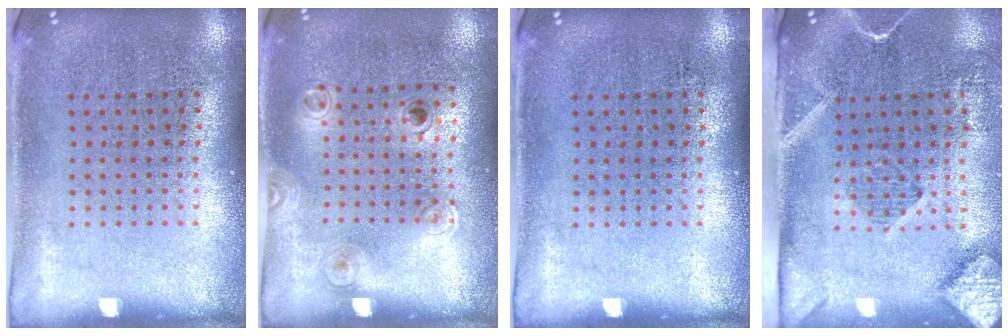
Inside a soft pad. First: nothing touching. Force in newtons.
{"total": 1.1, "press": 0.8, "slide": 0.8}
{"total": 0.0}
{"total": 2.9, "press": 2.1, "slide": 1.9}